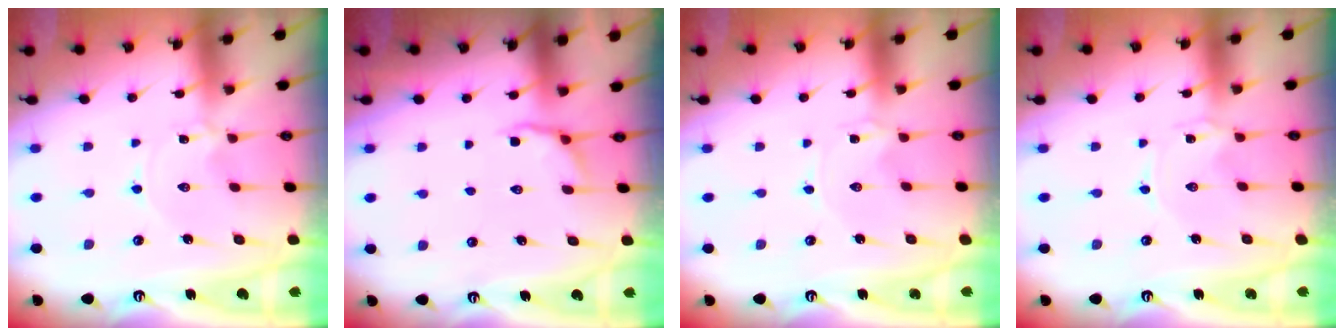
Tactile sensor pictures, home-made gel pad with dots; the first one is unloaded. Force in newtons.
{"total": 2.6, "press": 1.4, "slide": 2.2}
{"total": 0.0}
{"total": 0.0}